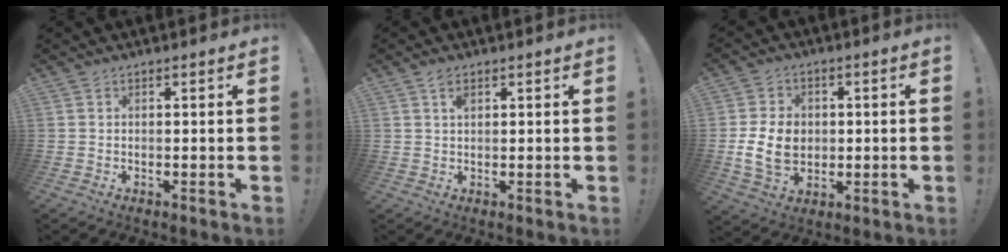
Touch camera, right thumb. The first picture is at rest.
{"total": 2.2, "force": [1.2, 1.1, 1.5], "torque": [-0.025, -0.001, 0.019]}
{"total": 11.8, "force": [-0.7, 9.0, 7.6], "torque": [-0.135, -0.001, -0.008]}